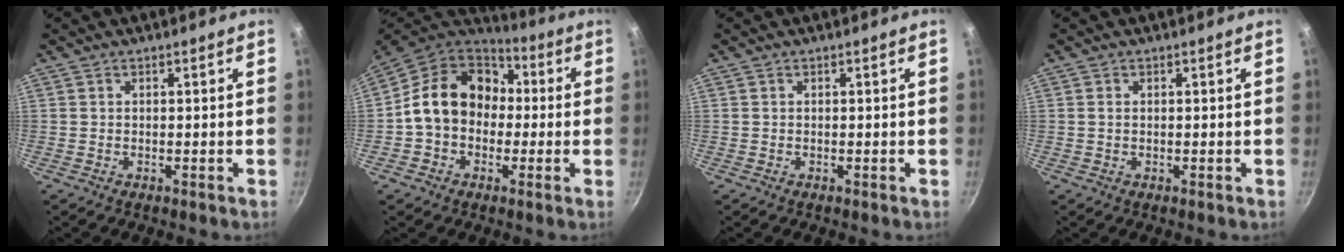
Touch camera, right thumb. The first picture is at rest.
{"total": 16.6, "force": [0.4, 13.4, 9.8], "torque": [-0.132, 0.048, -0.010]}
{"total": 0.0}
{"total": 0.7, "force": [0.1, 0.5, 0.4], "torque": [-0.008, 0.002, 0.001]}